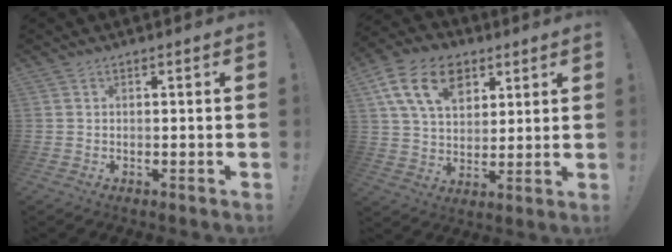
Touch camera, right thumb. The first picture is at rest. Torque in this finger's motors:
{"motor_torque": [0.82, 1.28, 0.28, 0.15, 0.38]}